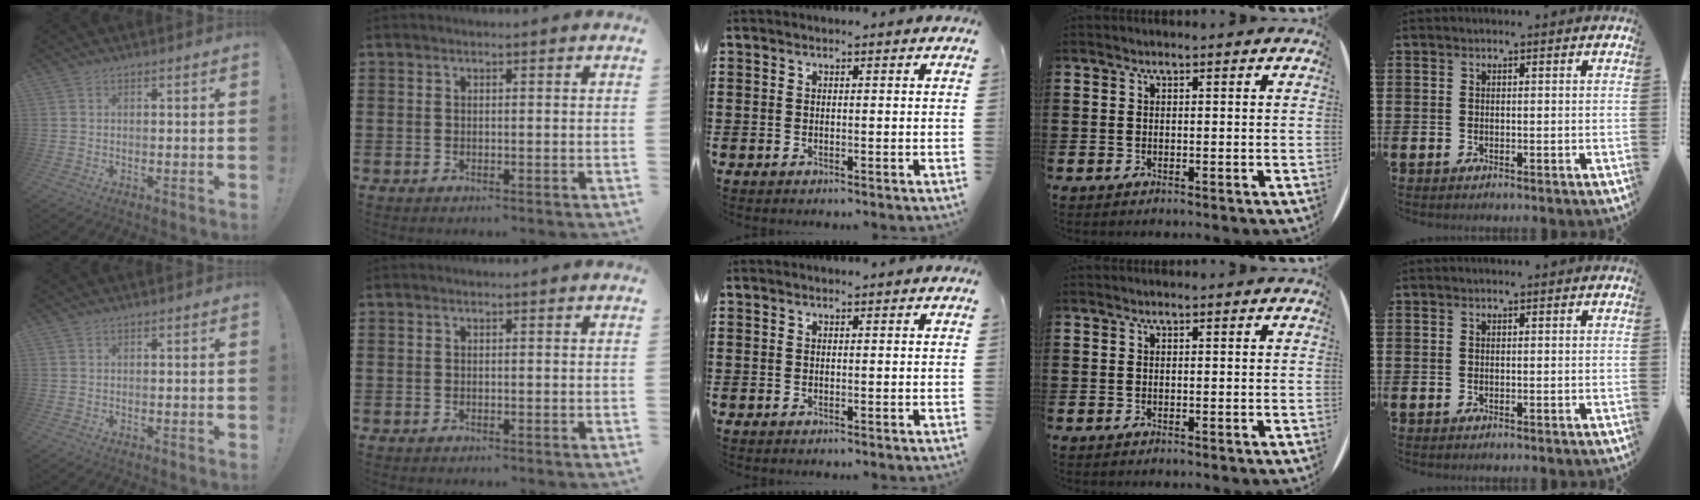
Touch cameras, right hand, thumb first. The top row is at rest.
{"middle": {"total": 0.6, "force": [0.6, 0.2, 0.1], "torque": [0.005, -0.005, 0.010]}}